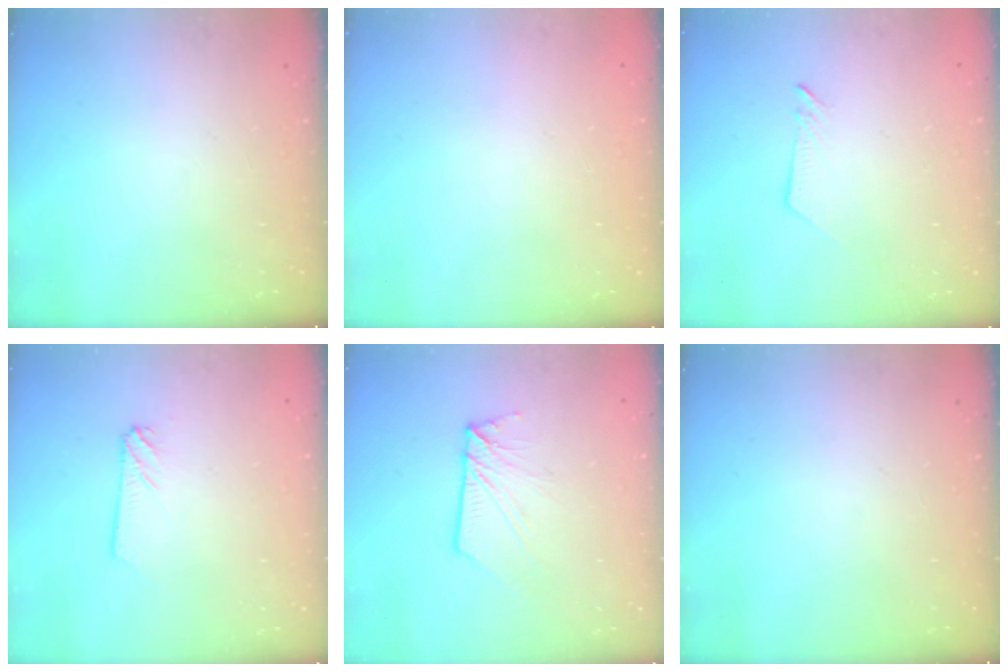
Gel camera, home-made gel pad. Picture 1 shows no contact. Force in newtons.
{"total": 0.0}
{"total": 2.5, "press": 2.5, "slide": 0.2}
{"total": 2.4, "press": 2.4, "slide": 0.3}
{"total": 5.5, "press": 5.5, "slide": 0.1}
{"total": 0.0}